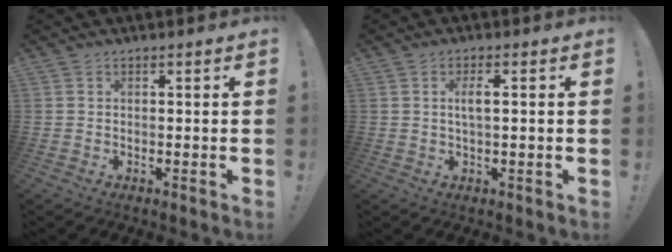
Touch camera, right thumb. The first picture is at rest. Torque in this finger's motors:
{"motor_torque": [-0.08, 0.16, 0.30, -0.28, 0.00]}